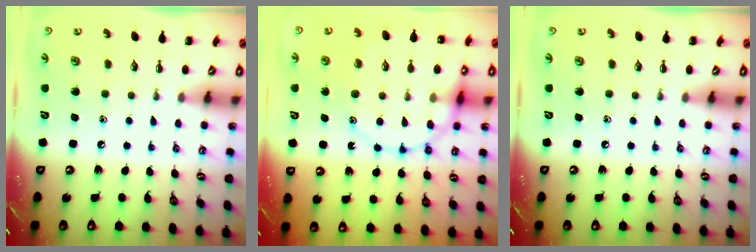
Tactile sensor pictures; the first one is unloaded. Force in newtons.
{"total": 17.1, "press": 17.0, "slide": 2.3}
{"total": 0.0}